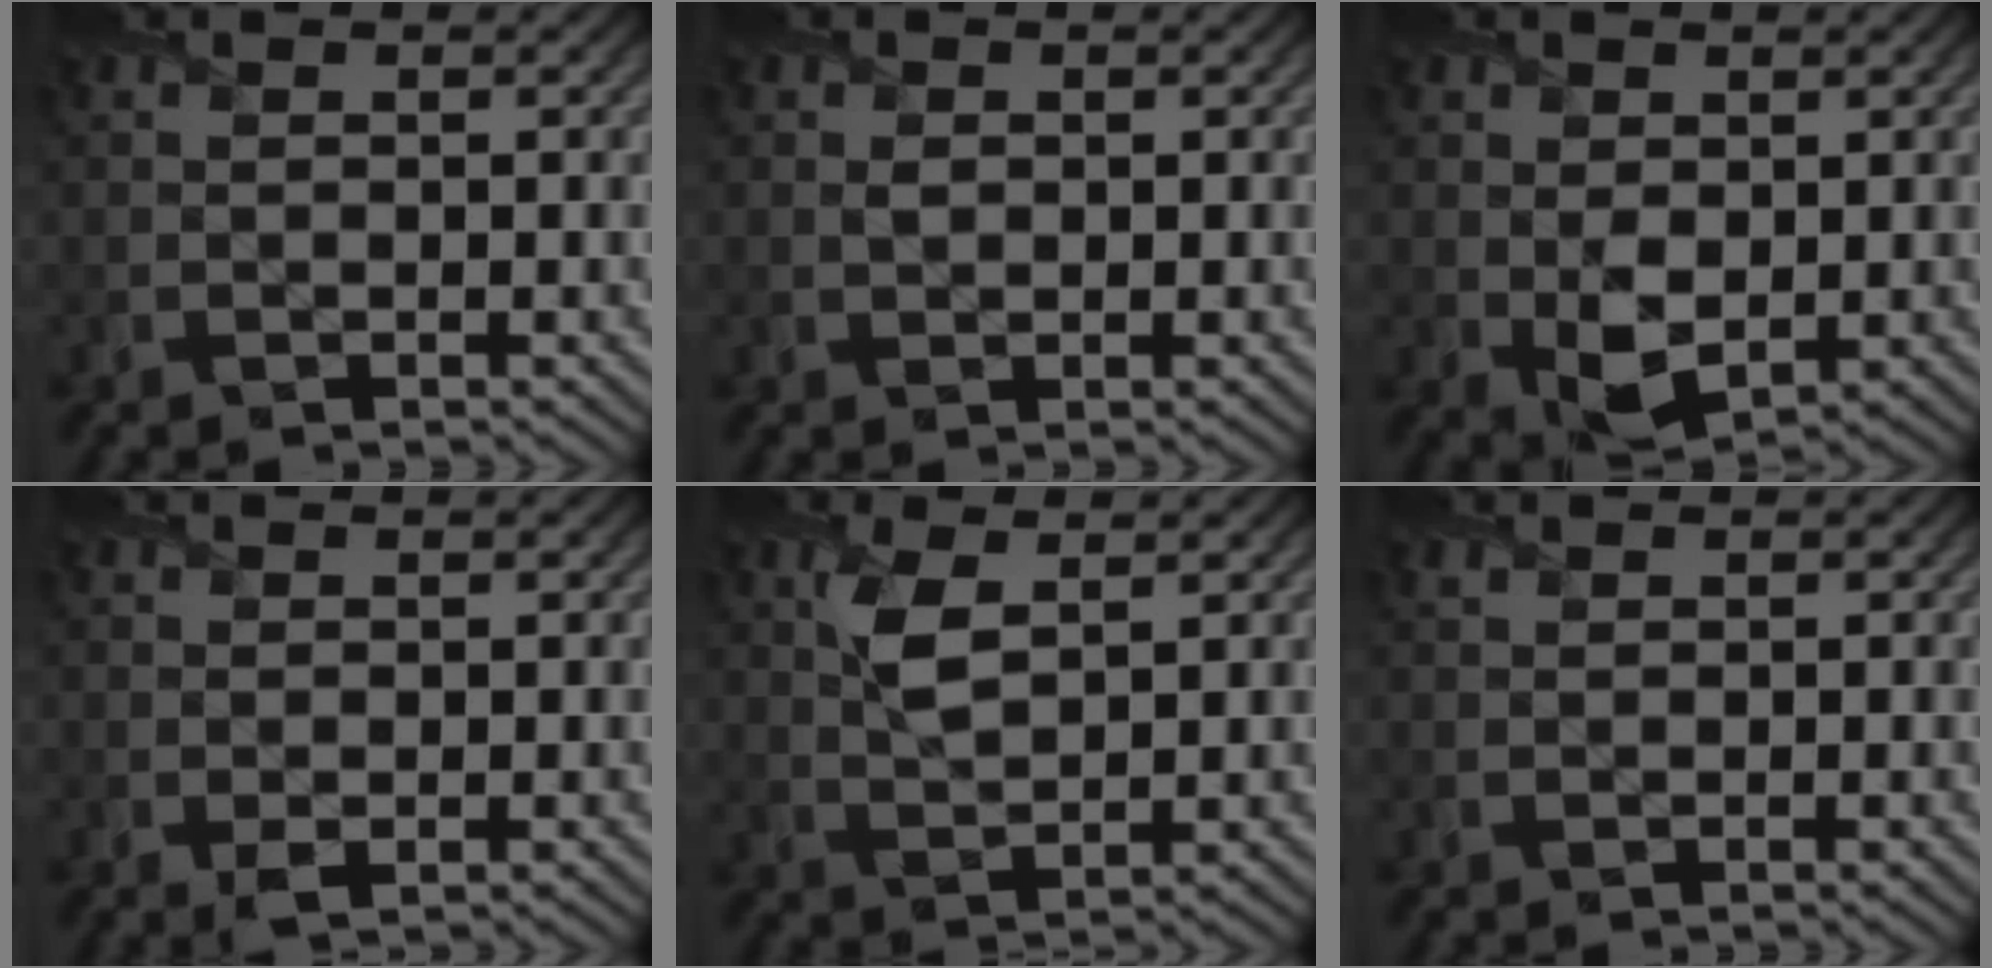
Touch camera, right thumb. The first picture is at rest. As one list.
[{"total": 1.0, "force": [0.2, 0.8, 0.5], "torque": [-0.013, -0.004, 0.002]}, {"total": 4.4, "force": [0.3, 3.3, 3.0], "torque": [-0.069, -0.014, 0.009]}, {"total": 1.5, "force": [-0.2, 1.1, 1.0], "torque": [-0.023, -0.009, -0.004]}, {"total": 4.3, "force": [1.8, 1.9, 3.4], "torque": [-0.084, 0.003, 0.038]}, {"total": 0.6, "force": [0.4, 0.4, 0.2], "torque": [-0.007, -0.001, 0.009]}]